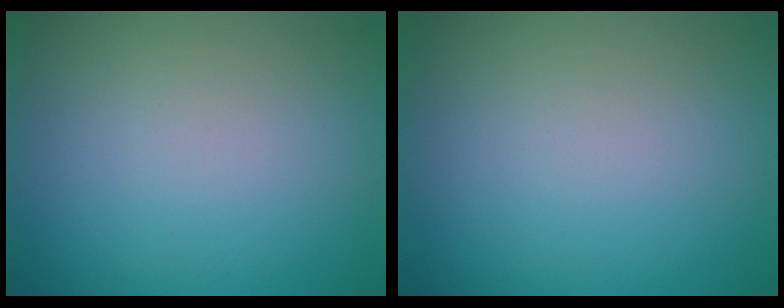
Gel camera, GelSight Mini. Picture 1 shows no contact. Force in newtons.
{"total": 0.0}